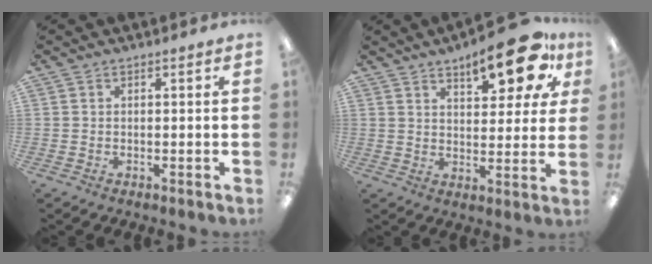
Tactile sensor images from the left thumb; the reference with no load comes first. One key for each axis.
{"total": 14.8, "fx": 9.3, "fy": 5.4, "fz": 10.2, "tx": -0.135, "ty": -0.044, "tz": 0.150}